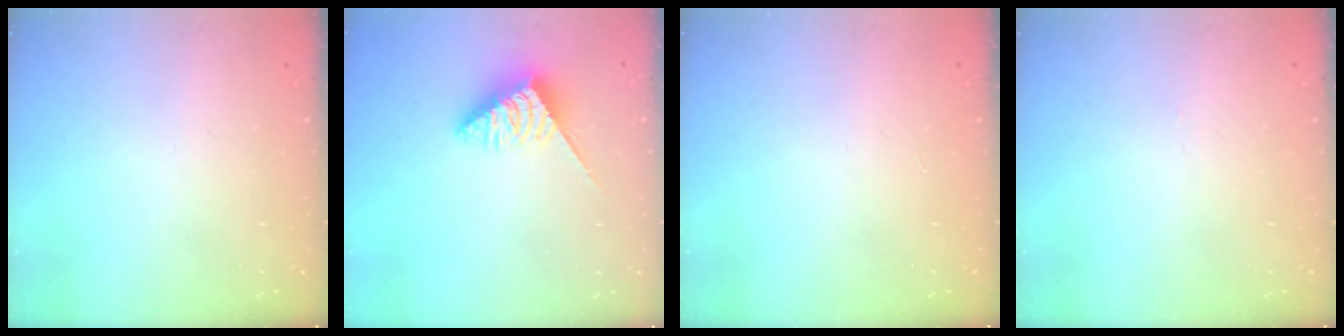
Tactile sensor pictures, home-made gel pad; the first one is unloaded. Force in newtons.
{"total": 4.3, "press": 4.3, "slide": 0.2}
{"total": 0.0}
{"total": 0.0}